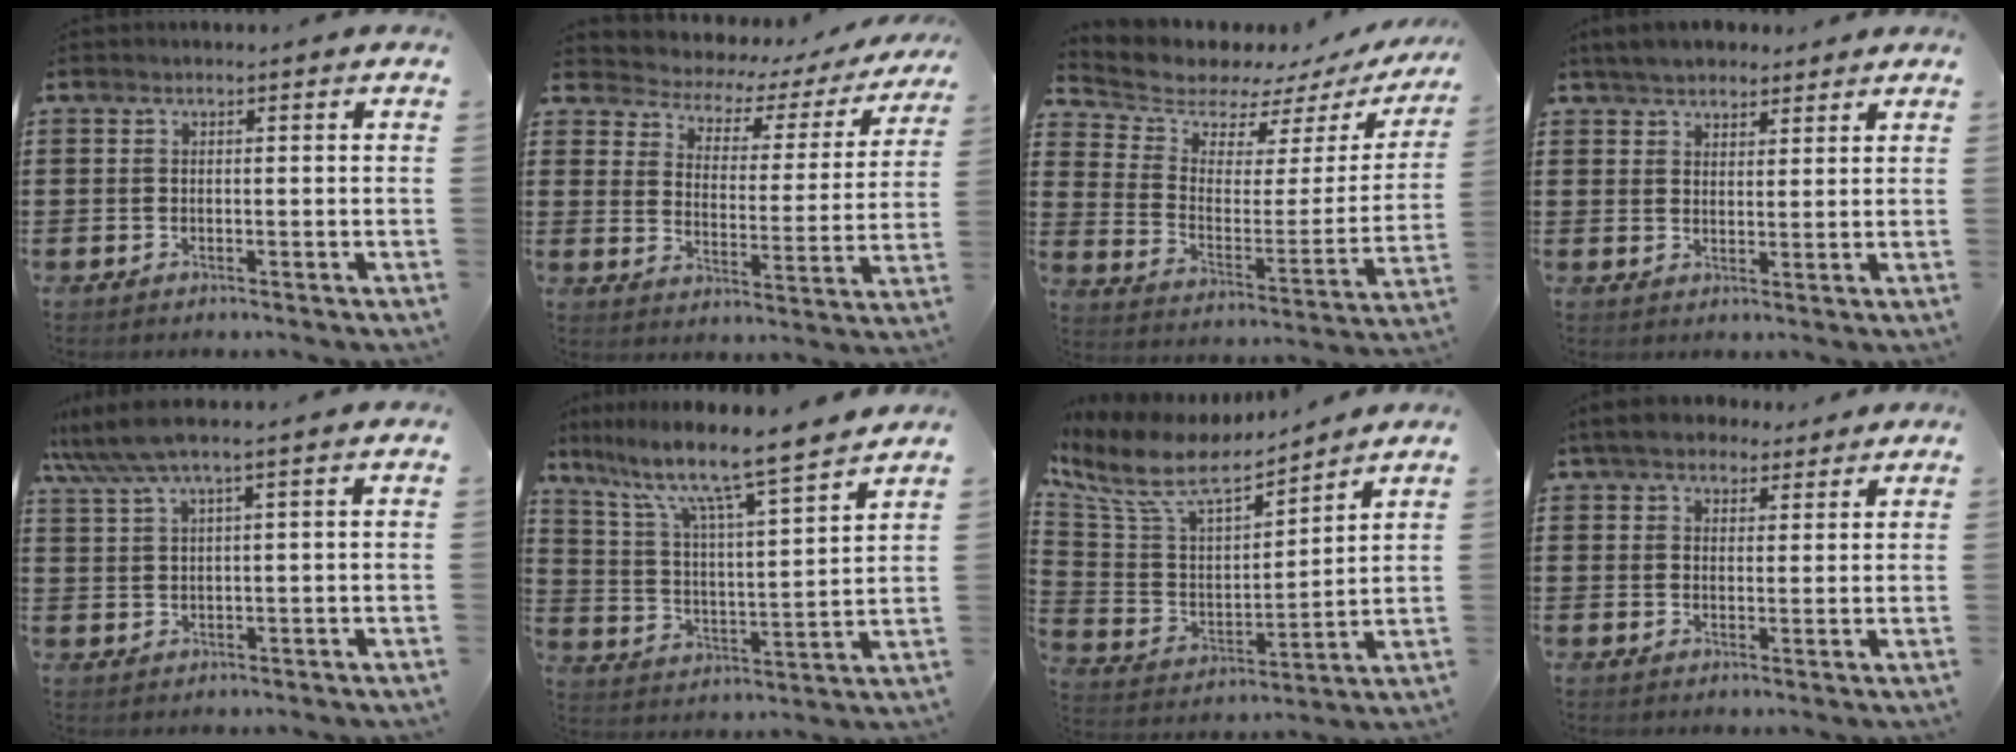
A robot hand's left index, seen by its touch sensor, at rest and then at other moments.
{"total": 2.7, "force": [2.2, 1.4, 0.7], "torque": [-0.034, -0.024, 0.025]}
{"total": 6.7, "force": [6.2, 2.3, 0.7], "torque": [-0.058, -0.047, 0.109]}
{"total": 4.3, "force": [3.9, 1.6, 0.8], "torque": [-0.030, 0.002, 0.073]}
{"total": 3.9, "force": [2.5, -0.1, 3.0], "torque": [-0.074, -0.005, 0.040]}
{"total": 9.4, "force": [7.8, 0.2, 5.3], "torque": [-0.133, -0.057, 0.124]}
{"total": 9.4, "force": [7.5, 3.0, 4.8], "torque": [-0.127, -0.043, 0.127]}
{"total": 4.8, "force": [4.1, 2.1, 1.5], "torque": [-0.046, 0.003, 0.077]}